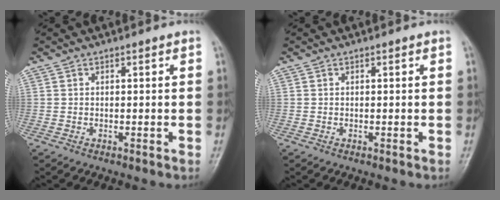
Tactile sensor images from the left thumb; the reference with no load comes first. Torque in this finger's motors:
{"motor_torque": [-0.14, -0.06, 0.00, 0.05, 0.00]}